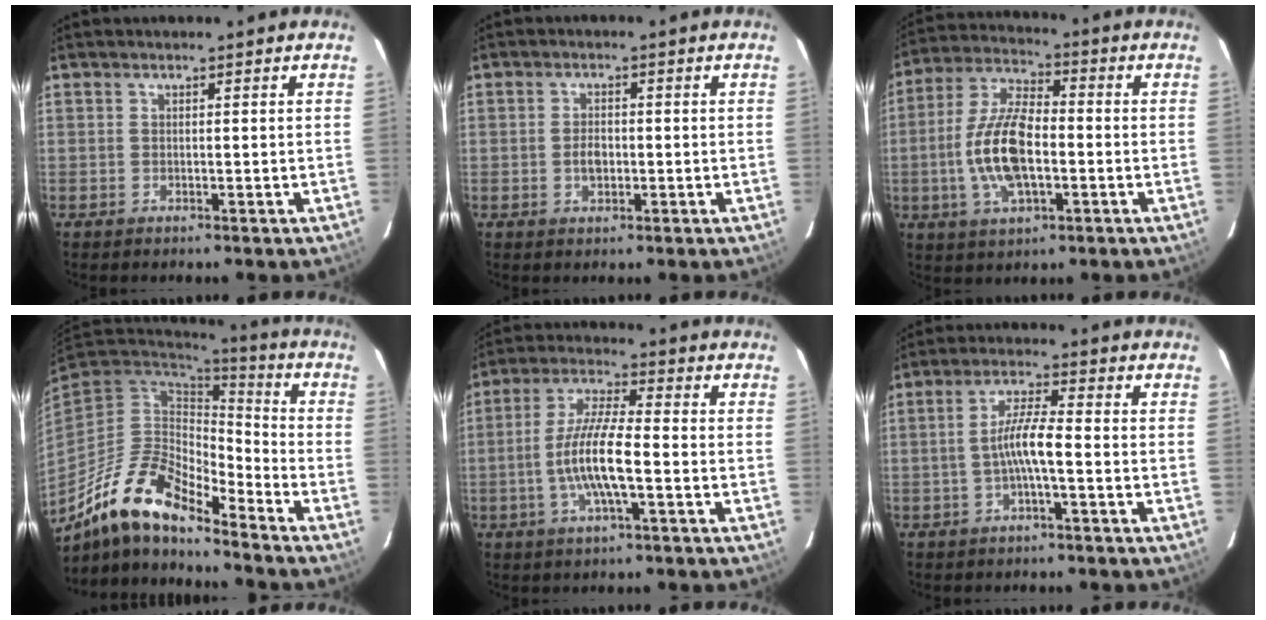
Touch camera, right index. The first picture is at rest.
{"total": 2.8, "force": [-0.7, 1.9, 1.9], "torque": [-0.035, 0.003, -0.011]}
{"total": 13.1, "force": [-2.8, 5.7, 11.5], "torque": [-0.241, 0.005, -0.053]}
{"total": 16.7, "force": [-12.1, 5.0, 10.2], "torque": [-0.198, -0.016, -0.234]}
{"total": 10.3, "force": [-2.9, 1.8, 9.8], "torque": [-0.199, -0.001, -0.055]}
{"total": 5.4, "force": [-1.7, 0.3, 5.2], "torque": [-0.106, 0.009, -0.030]}